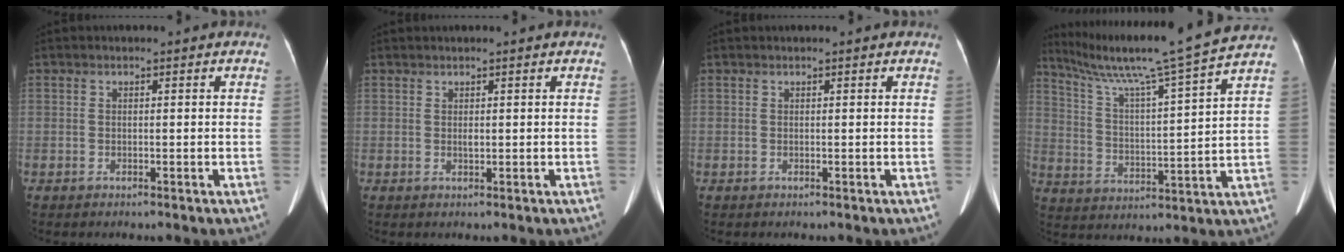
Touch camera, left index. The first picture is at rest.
{"total": 0.7, "force": [0.4, 0.2, 0.6], "torque": [-0.014, 0.007, 0.006]}
{"total": 0.0}
{"total": 18.9, "force": [15.8, -2.5, 10.1], "torque": [-0.176, -0.013, 0.235]}